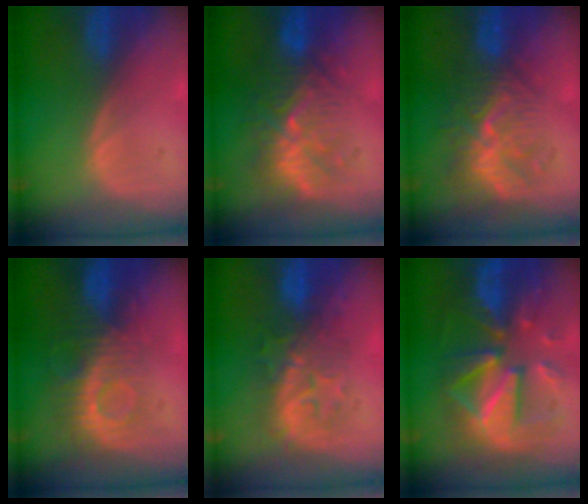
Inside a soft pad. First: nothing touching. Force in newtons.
{"total": 9.4, "press": 9.0, "slide": 2.6}
{"total": 9.6, "press": 8.5, "slide": 4.5}
{"total": 9.3, "press": 8.2, "slide": 4.3}
{"total": 7.9, "press": 7.7, "slide": 1.7}
{"total": 12.2, "press": 12.1, "slide": 1.1}